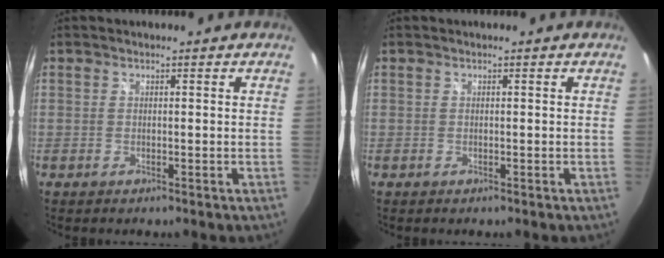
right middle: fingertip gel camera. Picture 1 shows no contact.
{"total": 0.0}